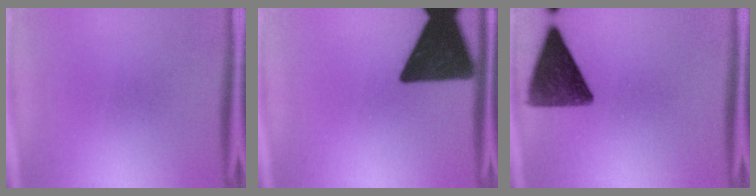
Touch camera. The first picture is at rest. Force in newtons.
{"total": 18.3}
{"total": 12.2}